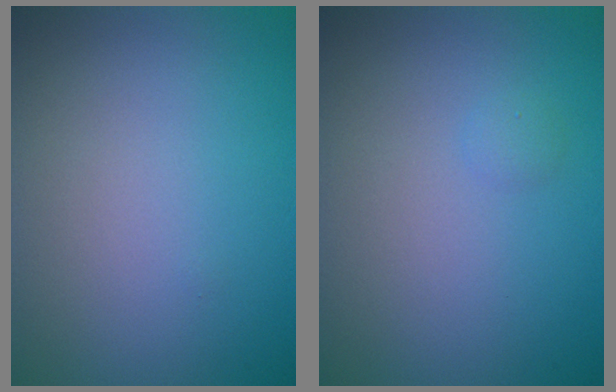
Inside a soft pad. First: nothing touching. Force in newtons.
{"total": 0.6, "press": 0.6, "slide": 0.1}